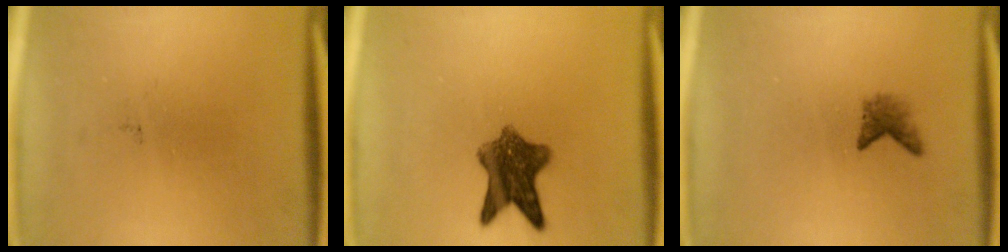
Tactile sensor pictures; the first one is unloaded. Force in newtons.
{"total": 8.0}
{"total": 1.8}